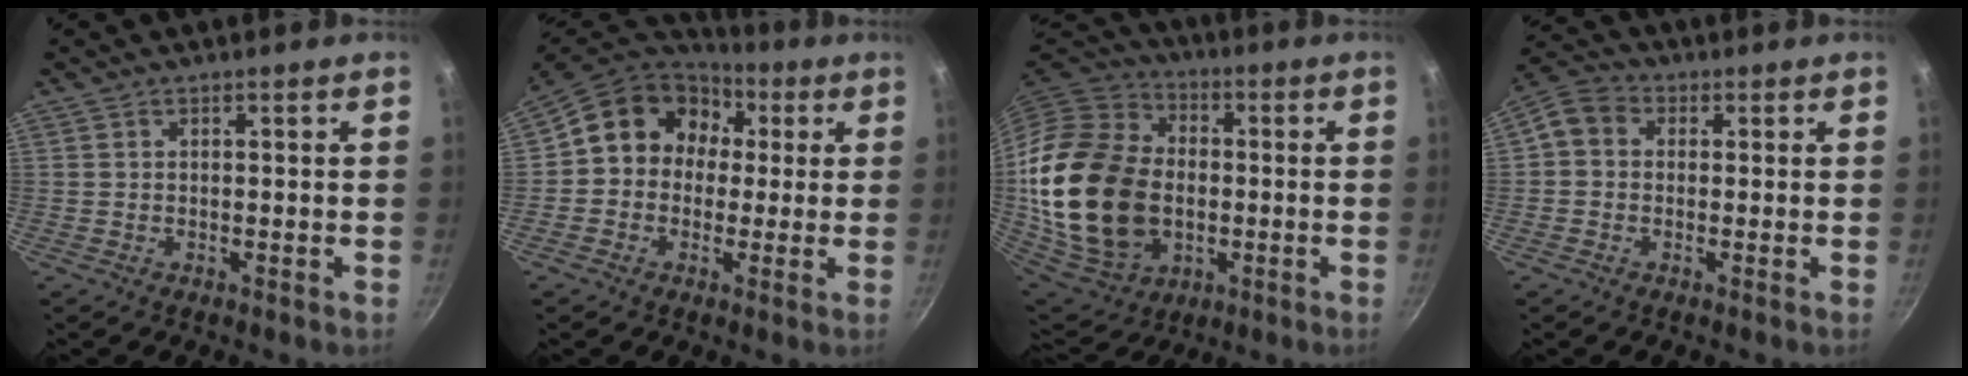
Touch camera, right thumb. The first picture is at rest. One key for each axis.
{"total": 13.7, "fx": 2.0, "fy": 11.9, "fz": 6.5, "tx": -0.074, "ty": 0.033, "tz": 0.010}
{"total": 27.7, "fx": -1.7, "fy": 19.9, "fz": 19.2, "tx": -0.373, "ty": 0.018, "tz": -0.015}
{"total": 5.4, "fx": 0.2, "fy": 4.6, "fz": 2.9, "tx": -0.047, "ty": 0.016, "tz": -0.017}